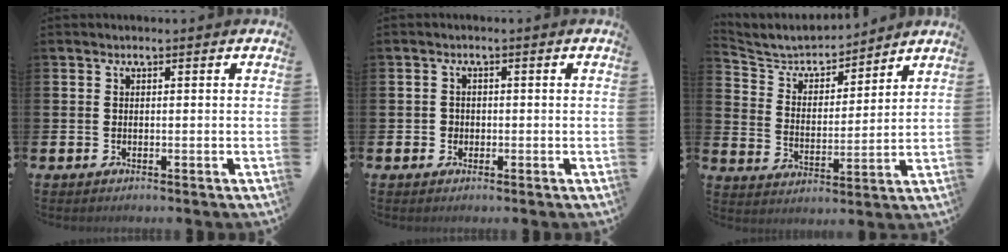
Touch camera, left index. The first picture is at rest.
{"total": 1.3, "force": [-0.2, 1.3, 0.2], "torque": [0.002, 0.003, -0.008]}
{"total": 6.0, "force": [5.7, 1.6, 1.0], "torque": [-0.059, -0.038, 0.098]}